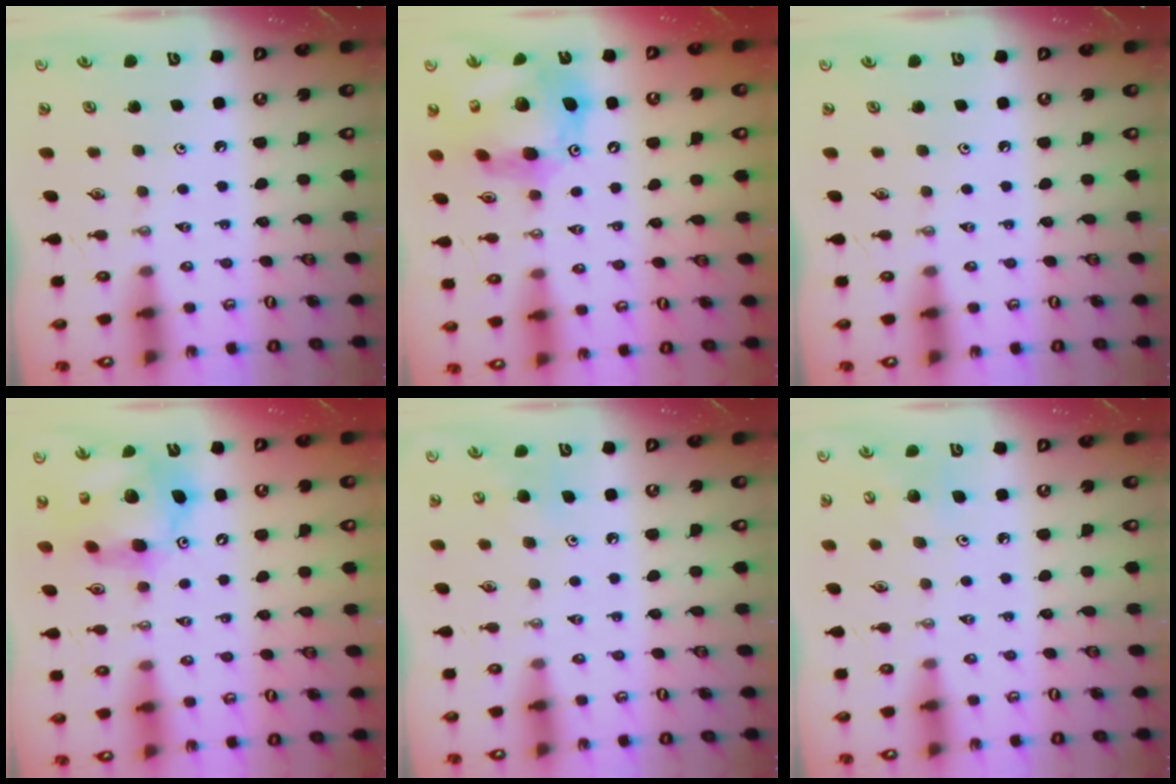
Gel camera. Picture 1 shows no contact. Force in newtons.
{"total": 17.9, "press": 17.8, "slide": 1.8}
{"total": 0.0}
{"total": 14.5, "press": 14.4, "slide": 1.3}
{"total": 7.1, "press": 7.1, "slide": 0.6}
{"total": 8.2, "press": 8.0, "slide": 1.6}